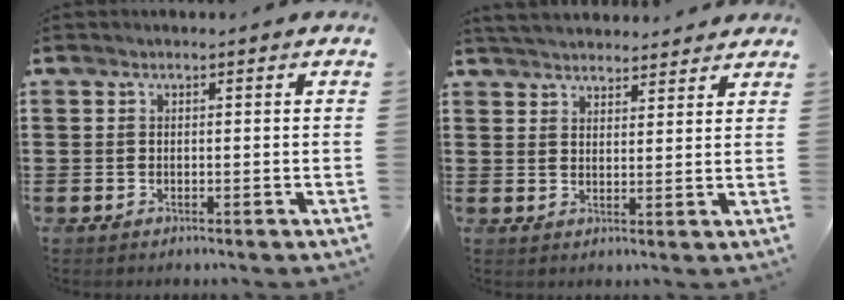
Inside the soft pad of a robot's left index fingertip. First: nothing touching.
{"total": 3.6, "force": [3.6, 0.3, 0.2], "torque": [-0.015, -0.008, 0.069]}